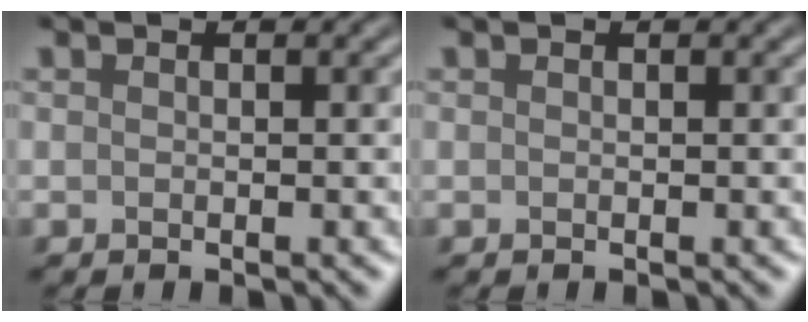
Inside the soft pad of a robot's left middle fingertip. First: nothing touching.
{"total": 0.0}